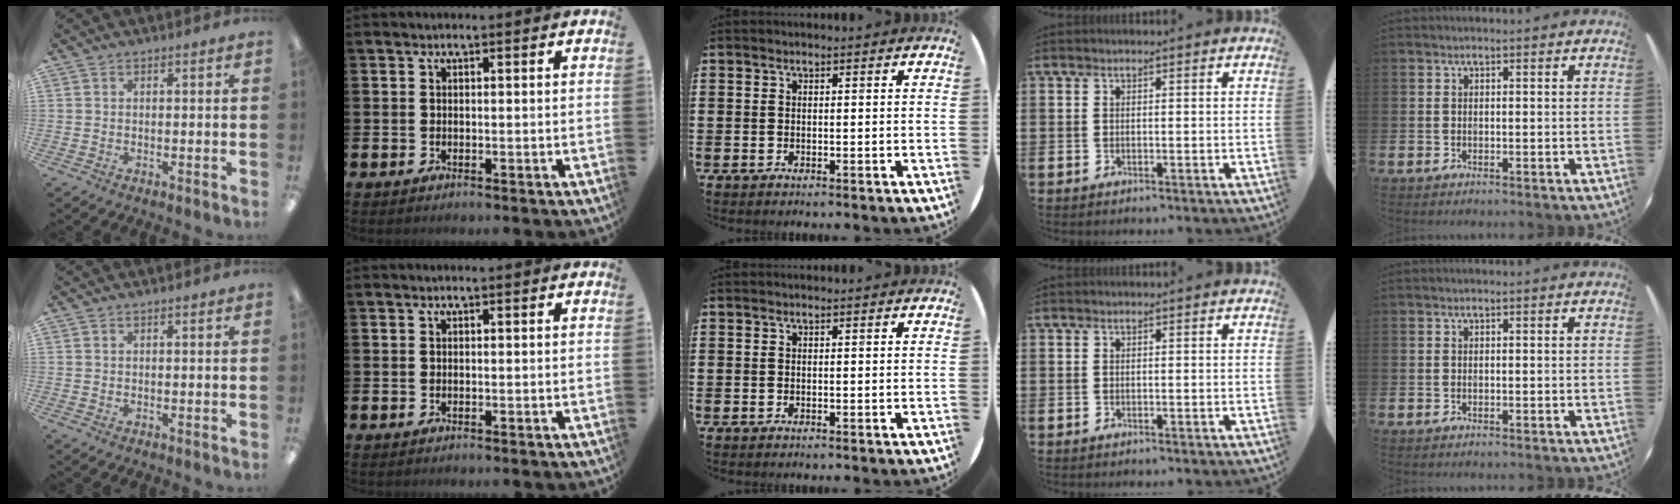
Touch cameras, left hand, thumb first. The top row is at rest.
{}